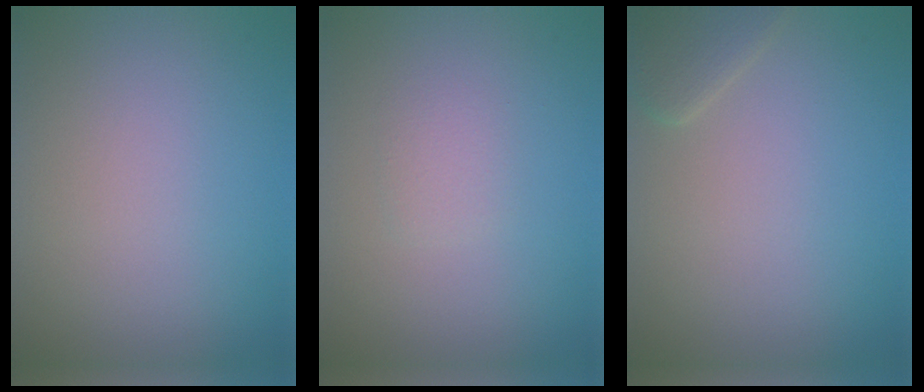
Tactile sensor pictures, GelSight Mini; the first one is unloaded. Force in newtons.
{"total": 1.0, "press": 1.0, "slide": 0.0}
{"total": 1.9, "press": 1.9, "slide": 0.1}